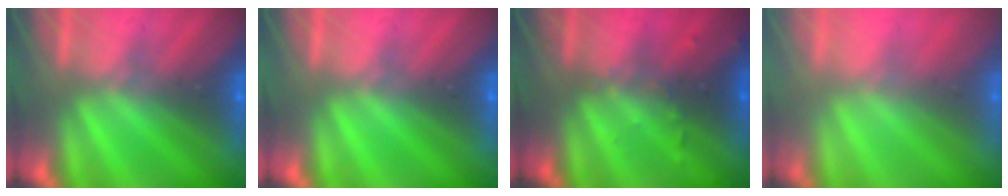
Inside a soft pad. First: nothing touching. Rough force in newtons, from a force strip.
{"total": 0.0}
{"total": 2.8}
{"total": 2.7}